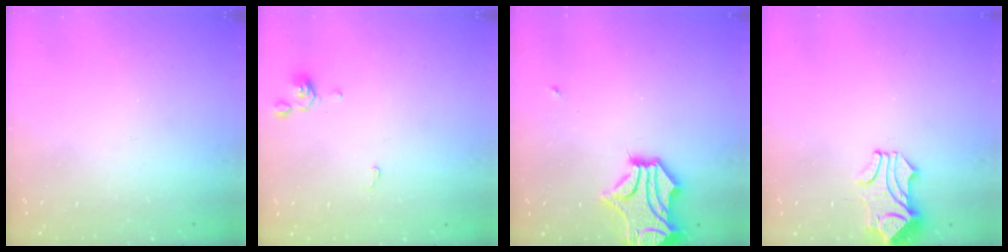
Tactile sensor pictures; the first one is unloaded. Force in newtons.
{"total": 0.0}
{"total": 5.0, "press": 4.6, "slide": 2.2}
{"total": 1.9, "press": 1.4, "slide": 1.2}